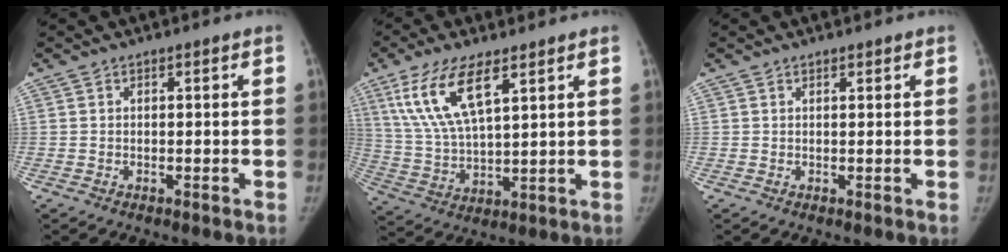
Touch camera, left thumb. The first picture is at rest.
{"total": 13.5, "force": [6.9, 5.0, 10.5], "torque": [-0.204, -0.022, 0.139]}
{"total": 0.7, "force": [0.6, 0.3, 0.2], "torque": [-0.002, -0.004, 0.008]}